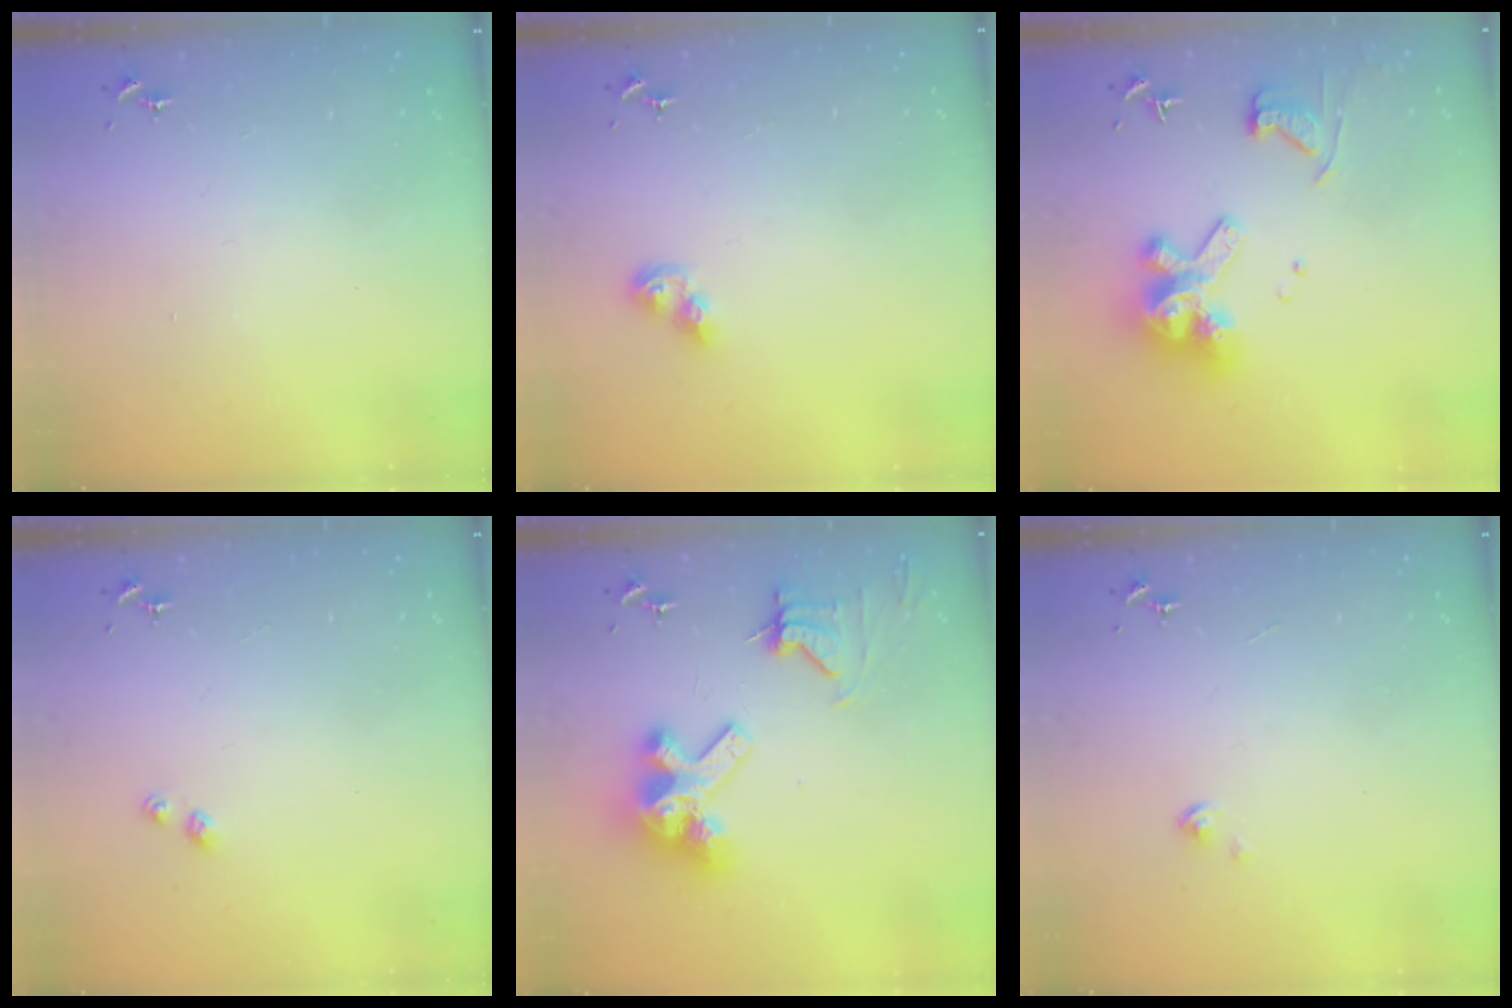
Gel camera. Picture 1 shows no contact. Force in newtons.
{"total": 6.4, "press": 6.4, "slide": 0.3}
{"total": 14.9, "press": 14.8, "slide": 1.8}
{"total": 2.6, "press": 2.6, "slide": 0.3}
{"total": 17.0, "press": 16.9, "slide": 2.1}
{"total": 2.5, "press": 2.4, "slide": 0.2}